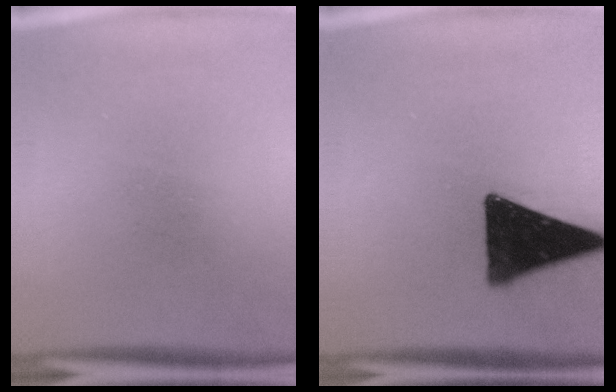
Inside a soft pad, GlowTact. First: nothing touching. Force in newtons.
{"total": 17.4}